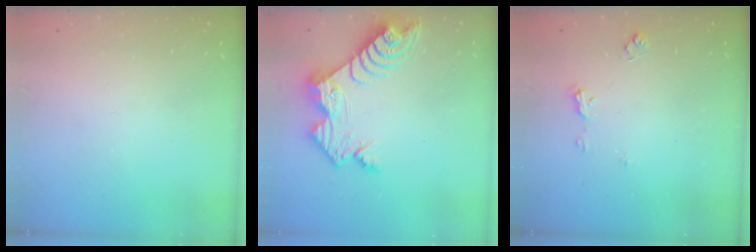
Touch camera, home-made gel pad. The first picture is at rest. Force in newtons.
{"total": 11.5, "press": 11.5, "slide": 0.8}
{"total": 5.5, "press": 5.5, "slide": 0.6}